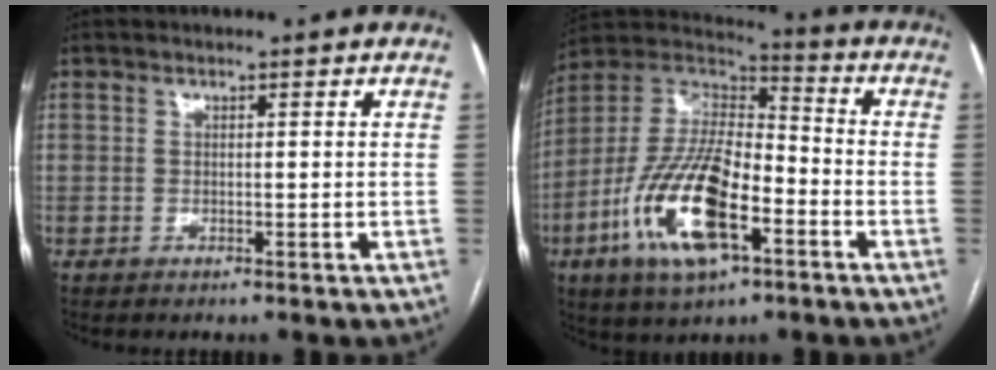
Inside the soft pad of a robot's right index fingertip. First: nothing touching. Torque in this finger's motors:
{"motor_torque": [1.98, -0.16, 0.75, 0.21]}